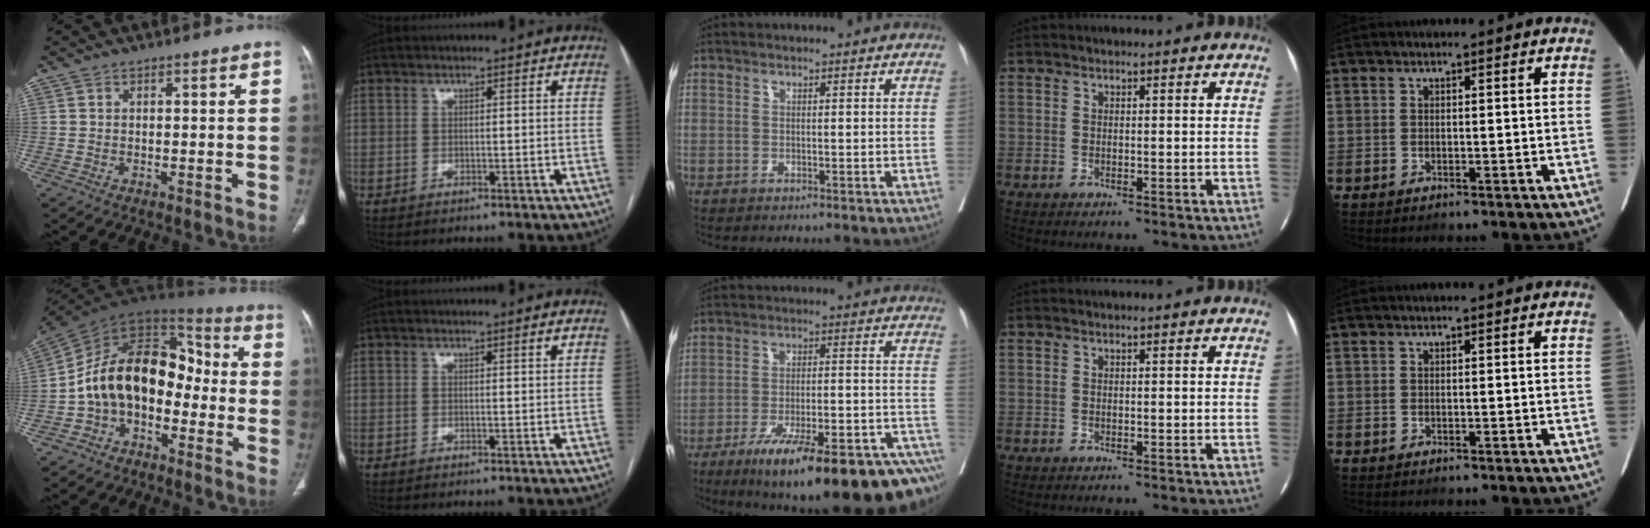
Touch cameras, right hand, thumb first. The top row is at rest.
{"thumb": {"total": 17.6, "force": [-3.3, 11.9, 12.6], "torque": [-0.181, 0.079, -0.067]}, "index": {"total": 0.7, "force": [0.6, -0.1, 0.4], "torque": [-0.013, -0.004, 0.009]}, "middle": {"total": 24.6, "force": [-17.1, 3.6, 17.3], "torque": [-0.182, 0.008, -0.252]}}